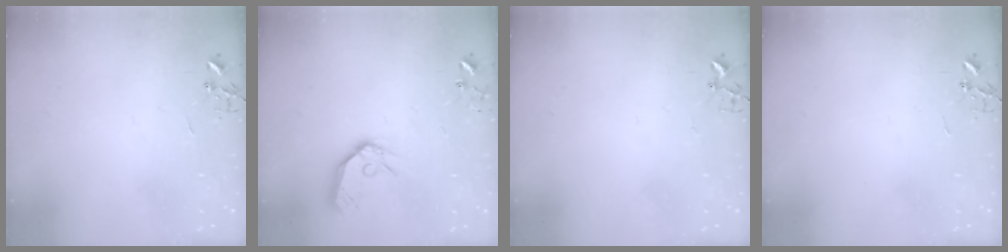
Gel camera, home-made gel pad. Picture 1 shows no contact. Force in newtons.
{"total": 13.0, "press": 12.9, "slide": 1.6}
{"total": 3.0, "press": 2.9, "slide": 0.4}
{"total": 0.0}